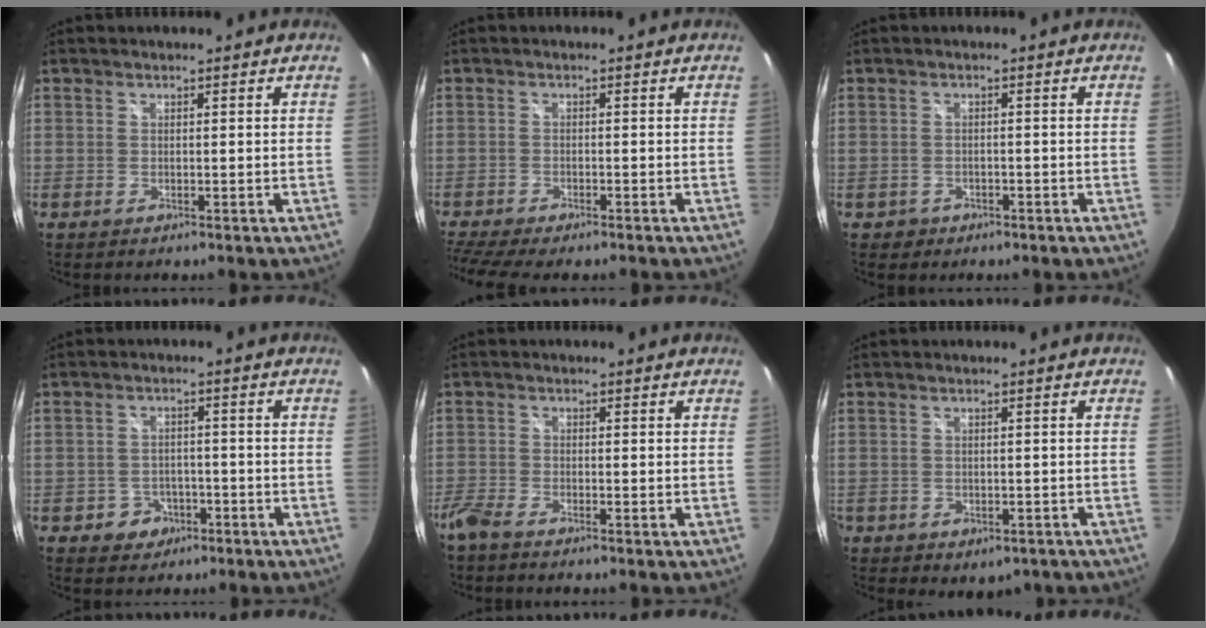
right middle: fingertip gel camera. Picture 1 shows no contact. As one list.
[{"total": 7.2, "force": [-6.3, 0.8, 3.5], "torque": [-0.094, -0.032, -0.107]}, {"total": 2.5, "force": [-1.2, 2.1, 0.5], "torque": [-0.019, -0.001, -0.014]}, {"total": 4.9, "force": [-2.6, 4.1, 0.9], "torque": [-0.031, 0.011, -0.030]}, {"total": 3.7, "force": [-3.1, 0.7, 1.8], "torque": [-0.053, -0.010, -0.065]}, {"total": 4.0, "force": [-1.8, 3.2, 1.7], "torque": [-0.042, -0.007, -0.014]}]